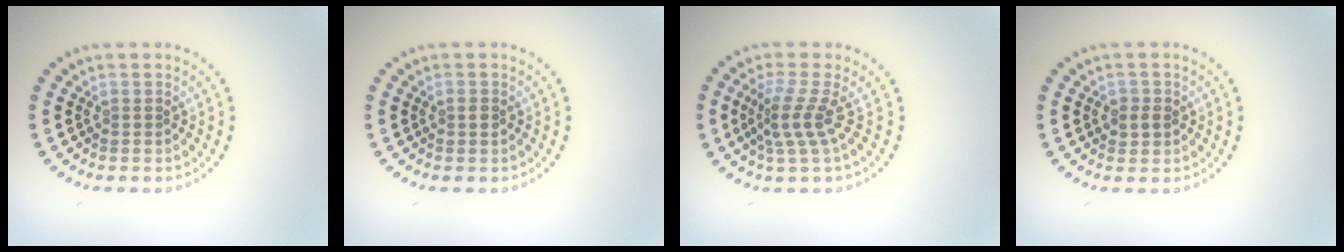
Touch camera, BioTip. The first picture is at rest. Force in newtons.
{"total": 0.9, "press": 0.9, "slide": 0.0}
{"total": 2.9, "press": 1.9, "slide": 2.2}
{"total": 1.5, "press": 1.4, "slide": 0.5}